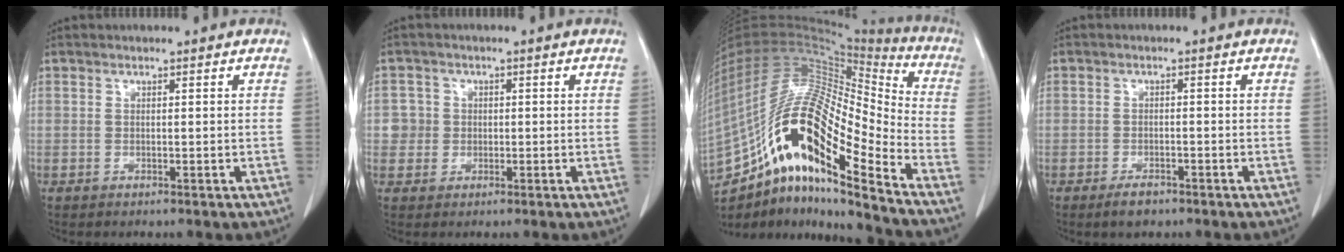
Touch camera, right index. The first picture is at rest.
{"total": 3.1, "force": [-0.1, 3.1, 0.0], "torque": [0.013, 0.008, -0.002]}
{"total": 27.4, "force": [-15.0, 5.9, 22.2], "torque": [-0.440, -0.001, -0.269]}
{"total": 2.7, "force": [-1.9, 1.2, 1.4], "torque": [-0.025, 0.000, -0.027]}